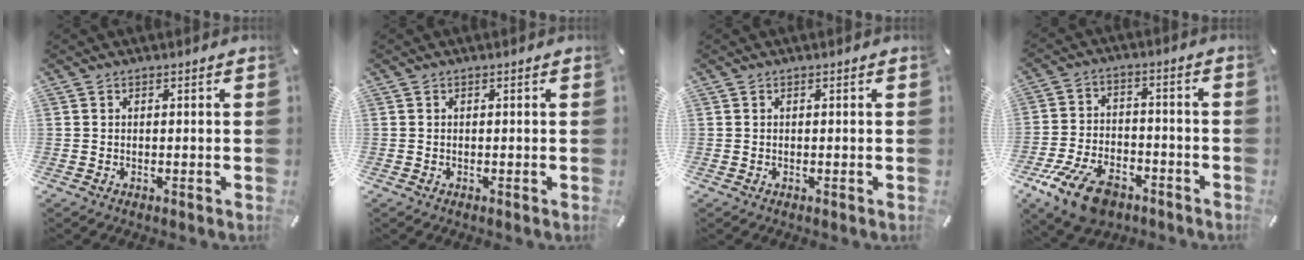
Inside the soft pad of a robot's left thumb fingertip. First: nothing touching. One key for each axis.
{"total": 0.0}
{"total": 0.0}
{"total": 12.4, "fx": -7.7, "fy": 6.7, "fz": 7.1, "tx": -0.137, "ty": 0.044, "tz": -0.137}